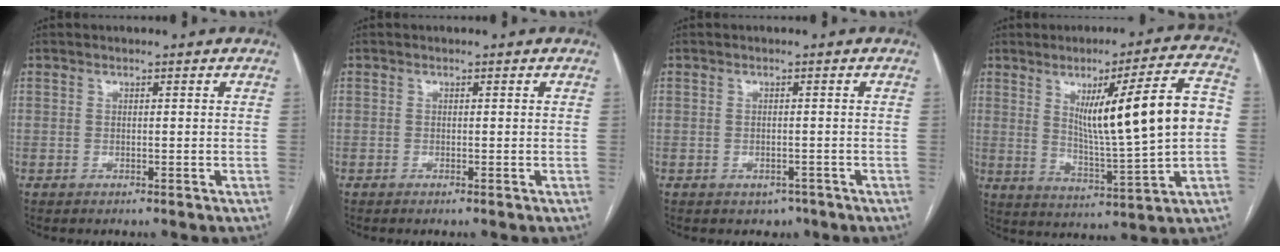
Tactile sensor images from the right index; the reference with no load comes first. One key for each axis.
{"total": 0.0}
{"total": 2.1, "fx": -1.2, "fy": 1.6, "fz": 0.7, "tx": -0.006, "ty": 0.004, "tz": -0.011}
{"total": 16.1, "fx": 2.1, "fy": 0.7, "fz": 16.0, "tx": -0.242, "ty": 0.008, "tz": 0.038}